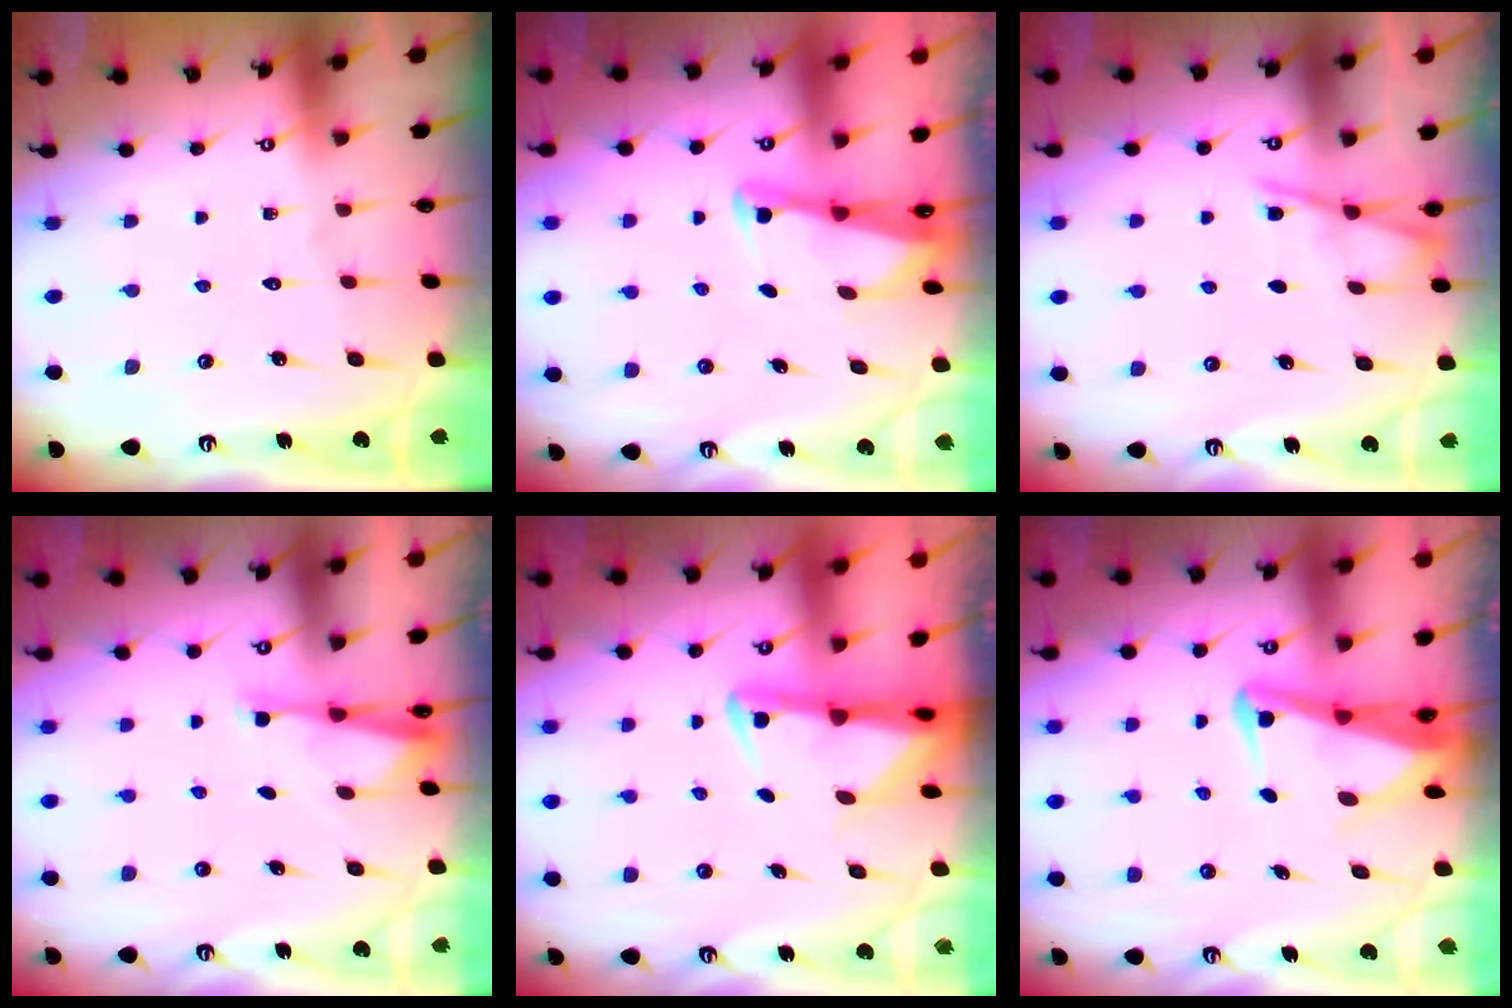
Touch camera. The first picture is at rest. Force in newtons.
{"total": 2.6, "press": 2.6, "slide": 0.2}
{"total": 5.2, "press": 5.2, "slide": 0.6}
{"total": 3.4, "press": 3.4, "slide": 0.7}
{"total": 3.2, "press": 3.1, "slide": 0.6}
{"total": 4.4, "press": 4.2, "slide": 1.2}